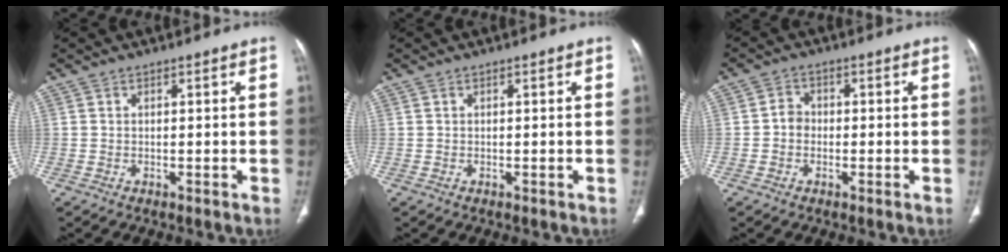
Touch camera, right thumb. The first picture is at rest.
{"total": 0.0}
{"total": 2.8, "force": [-0.5, 2.5, 1.3], "torque": [-0.011, 0.011, -0.015]}